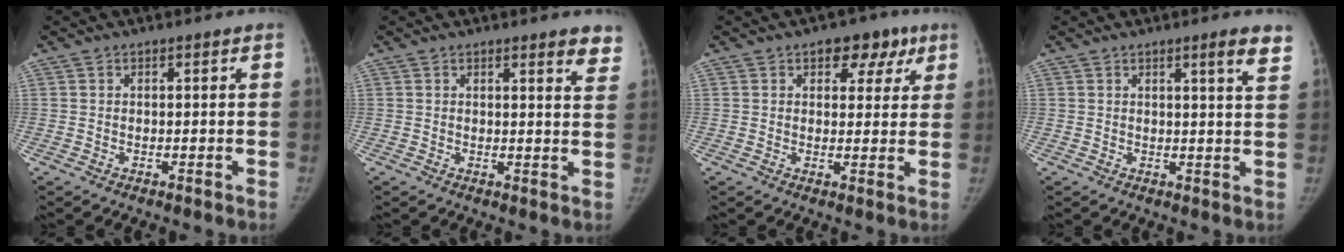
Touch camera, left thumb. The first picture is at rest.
{"total": 4.8, "force": [3.8, 1.2, 2.6], "torque": [-0.012, -0.020, 0.033]}
{"total": 6.8, "force": [3.5, 4.5, 3.7], "torque": [0.000, -0.006, 0.040]}
{"total": 4.8, "force": [3.1, 0.2, 3.6], "torque": [-0.039, -0.017, 0.039]}